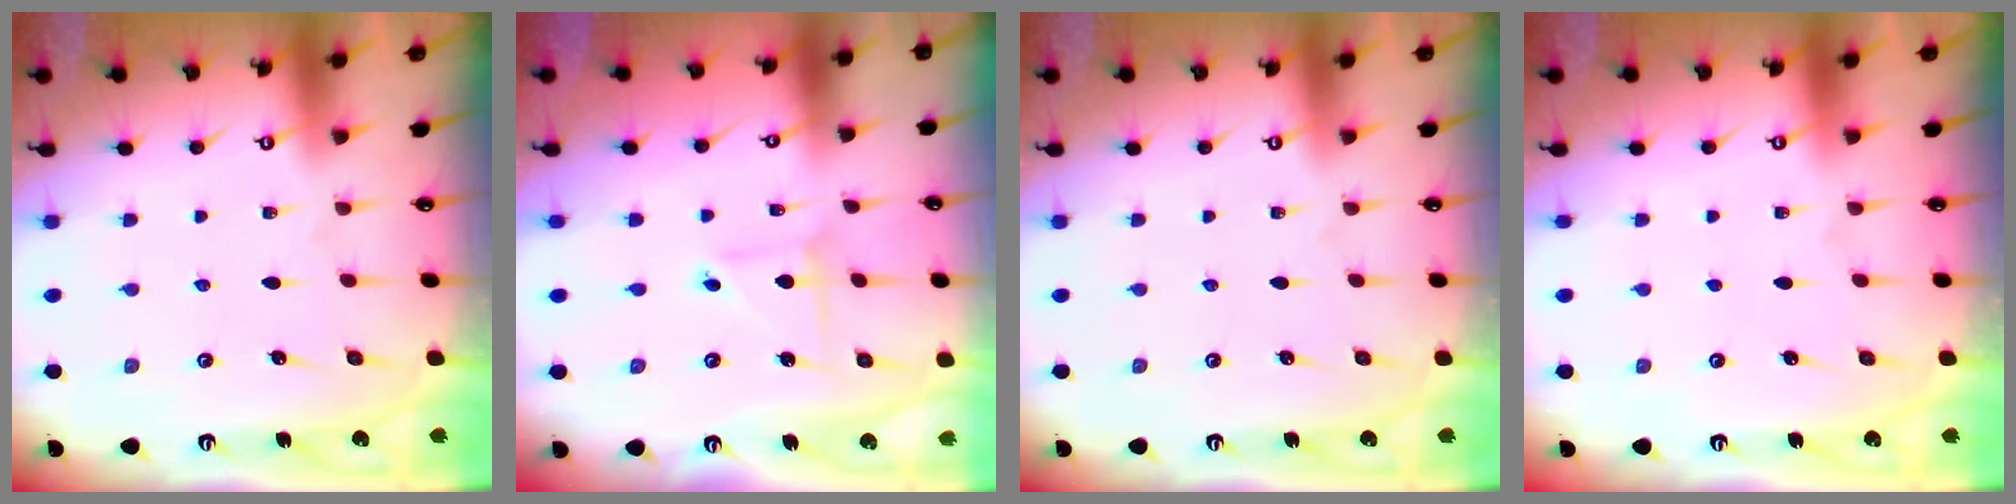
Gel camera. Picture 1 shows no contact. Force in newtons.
{"total": 2.4, "press": 2.4, "slide": 0.3}
{"total": 0.0}
{"total": 0.0}